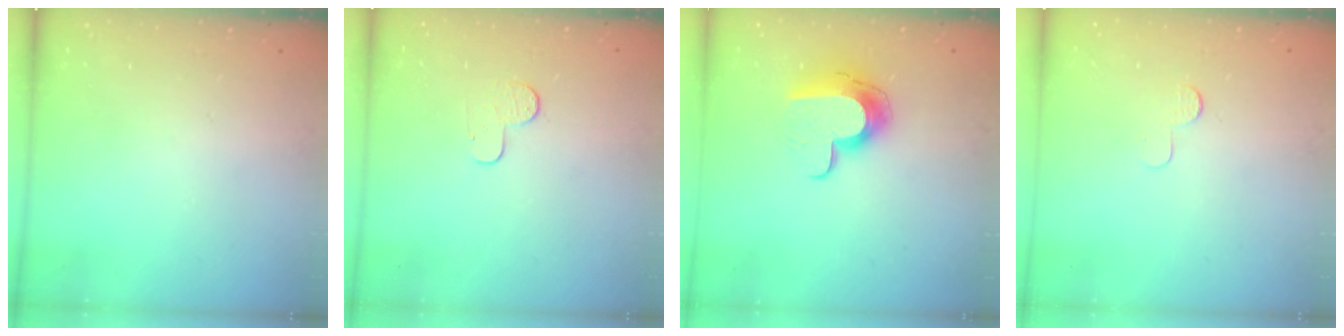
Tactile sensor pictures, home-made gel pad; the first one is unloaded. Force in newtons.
{"total": 4.8, "press": 4.7, "slide": 0.5}
{"total": 11.6, "press": 11.6, "slide": 0.9}
{"total": 4.0, "press": 4.0, "slide": 0.4}